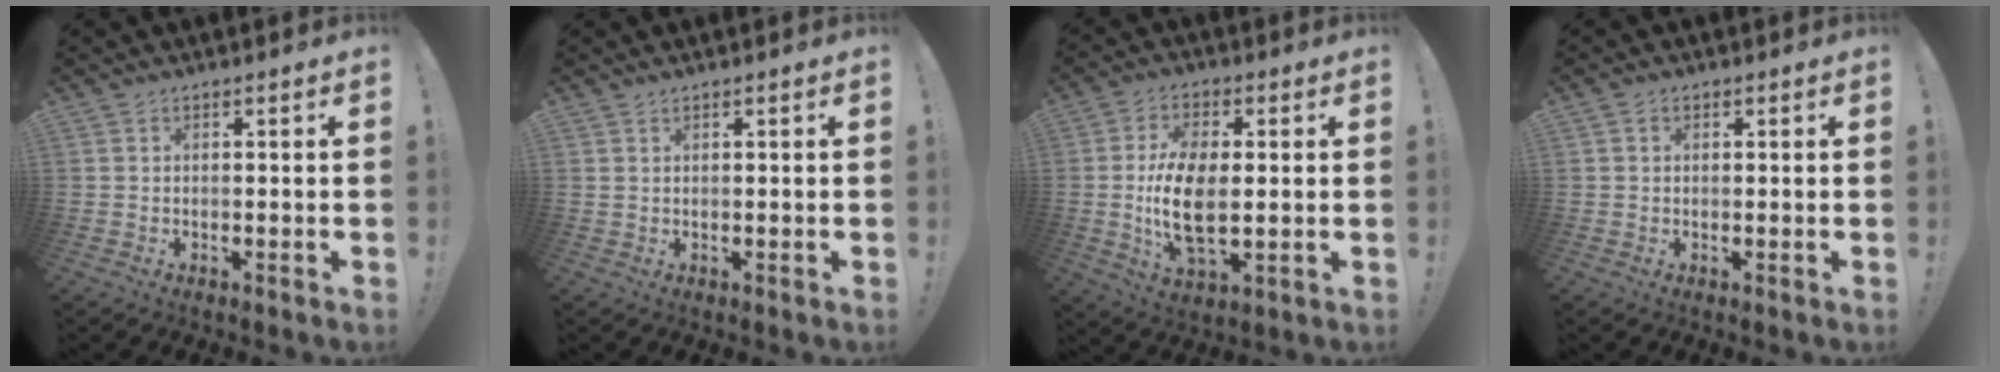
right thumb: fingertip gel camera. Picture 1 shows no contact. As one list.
[{"total": 0.7, "force": [0.6, 0.2, 0.3], "torque": [0.003, -0.003, 0.009]}, {"total": 13.9, "force": [-0.1, 7.3, 11.8], "torque": [-0.214, -0.012, -0.004]}, {"total": 0.8, "force": [0.3, 0.7, 0.3], "torque": [0.003, 0.000, 0.003]}]